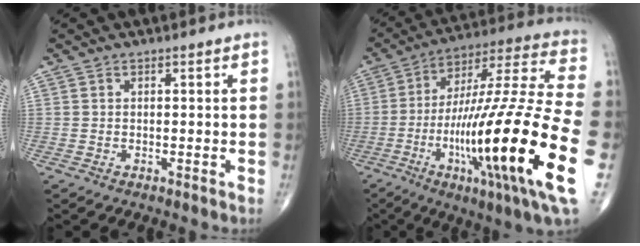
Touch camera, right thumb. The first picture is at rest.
{"total": 32.7, "force": [-8.5, 5.6, 31.1], "torque": [-0.526, 0.003, -0.138]}